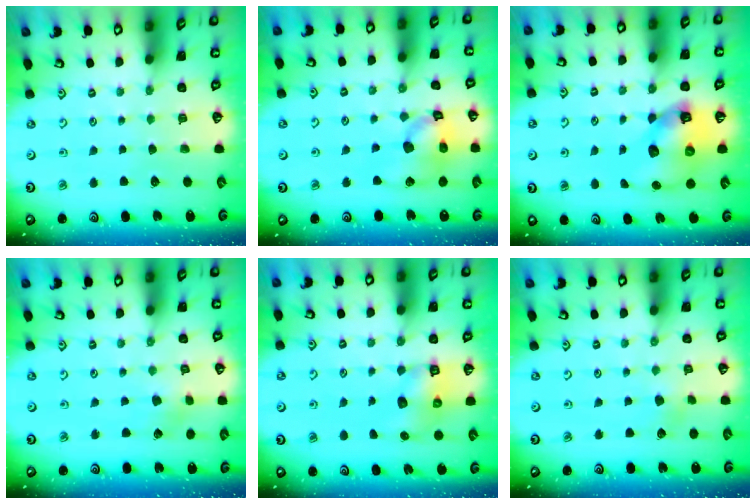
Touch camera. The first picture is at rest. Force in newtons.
{"total": 14.3, "press": 14.2, "slide": 2.0}
{"total": 12.5, "press": 12.4, "slide": 1.8}
{"total": 2.7, "press": 2.7, "slide": 0.4}
{"total": 7.4, "press": 7.3, "slide": 1.1}
{"total": 1.3, "press": 1.3, "slide": 0.2}